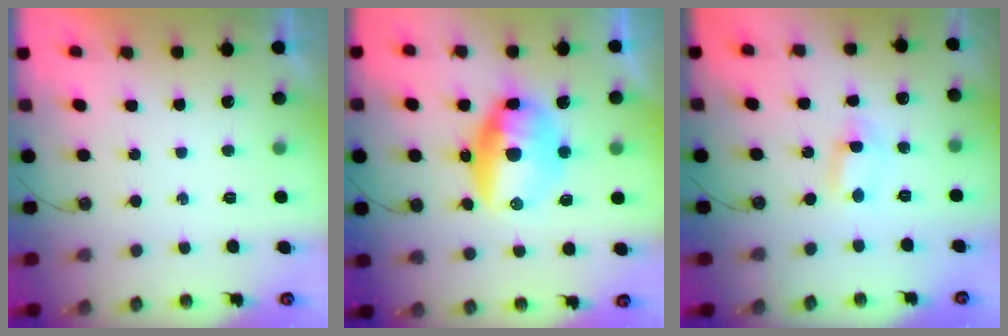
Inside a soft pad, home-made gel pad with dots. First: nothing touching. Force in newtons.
{"total": 13.4, "press": 13.1, "slide": 2.7}
{"total": 1.6, "press": 1.1, "slide": 1.1}